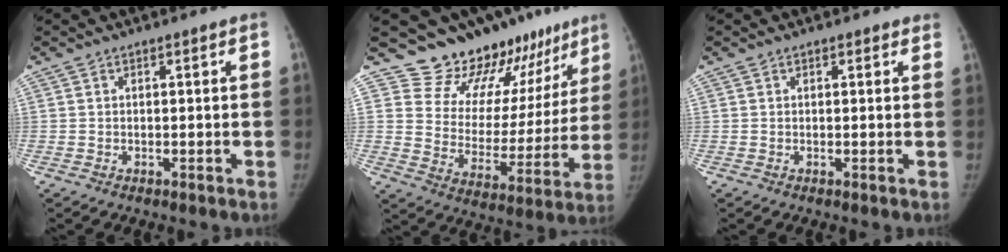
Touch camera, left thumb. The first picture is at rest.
{"total": 17.1, "force": [14.8, 7.3, 4.6], "torque": [-0.001, -0.114, 0.214]}
{"total": 0.9, "force": [0.6, 0.6, 0.2], "torque": [0.010, -0.003, 0.000]}